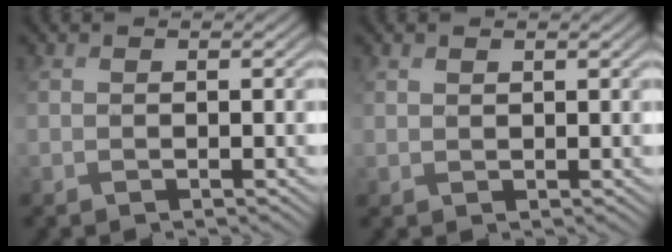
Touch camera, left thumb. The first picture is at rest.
{"total": 1.2, "force": [1.0, 0.1, -0.6], "torque": [0.007, 0.007, 0.024]}